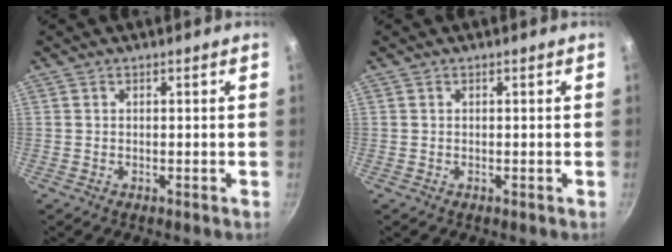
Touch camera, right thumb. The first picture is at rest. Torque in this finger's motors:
{"motor_torque": [-0.03, -0.08, 0.10, 0.03, 0.01]}